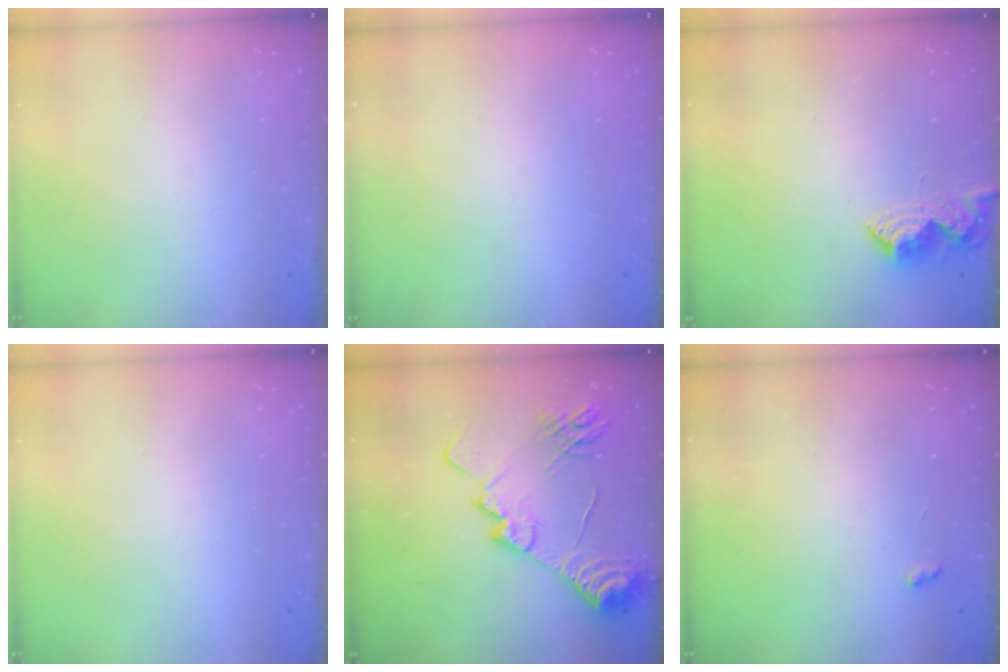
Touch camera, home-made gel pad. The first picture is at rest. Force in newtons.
{"total": 1.1, "press": 1.0, "slide": 0.1}
{"total": 9.4, "press": 9.4, "slide": 0.3}
{"total": 0.0}
{"total": 20.1, "press": 20.0, "slide": 1.4}
{"total": 3.6, "press": 3.5, "slide": 0.5}